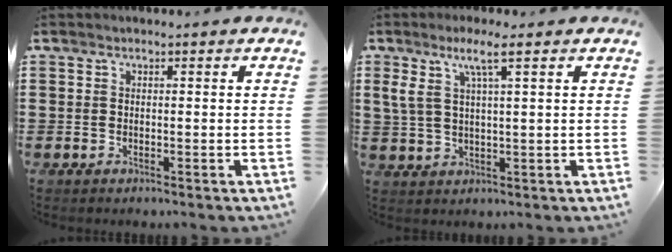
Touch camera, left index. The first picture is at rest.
{"total": 5.5, "force": [2.4, 0.8, 4.8], "torque": [-0.102, 0.002, 0.039]}